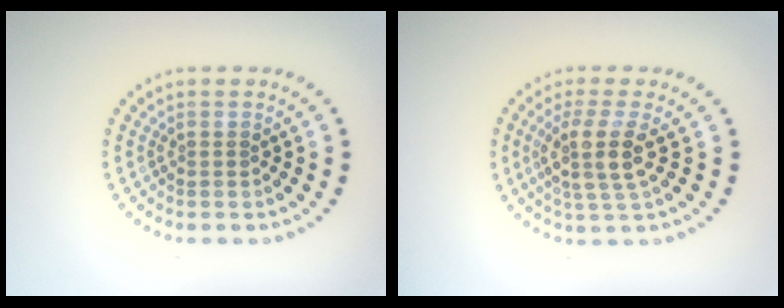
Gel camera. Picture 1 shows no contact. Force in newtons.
{"total": 3.5, "press": 2.8, "slide": 2.1}